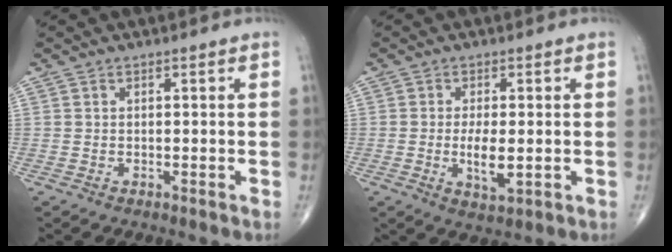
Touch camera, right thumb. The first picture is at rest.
{"total": 5.4, "force": [-0.6, 2.0, 4.9], "torque": [-0.092, -0.012, -0.009]}